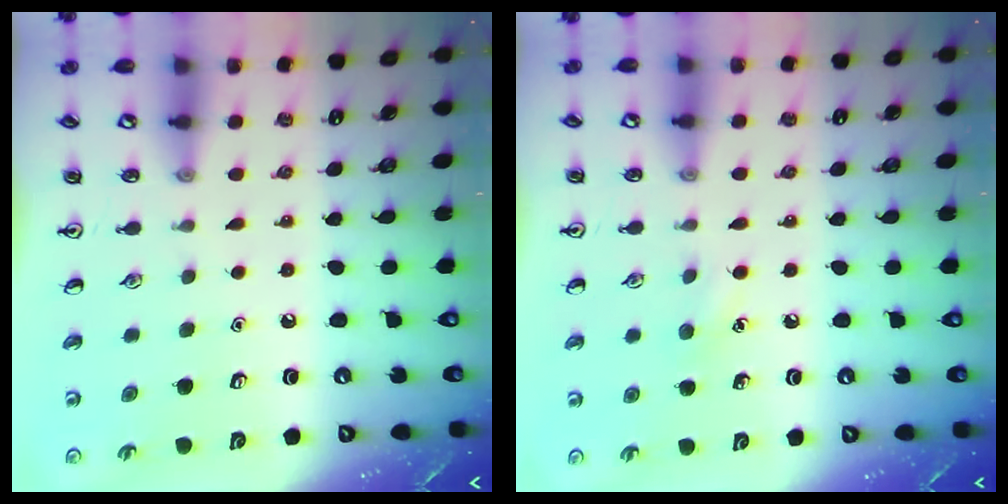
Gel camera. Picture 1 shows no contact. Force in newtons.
{"total": 6.5, "press": 6.3, "slide": 1.3}